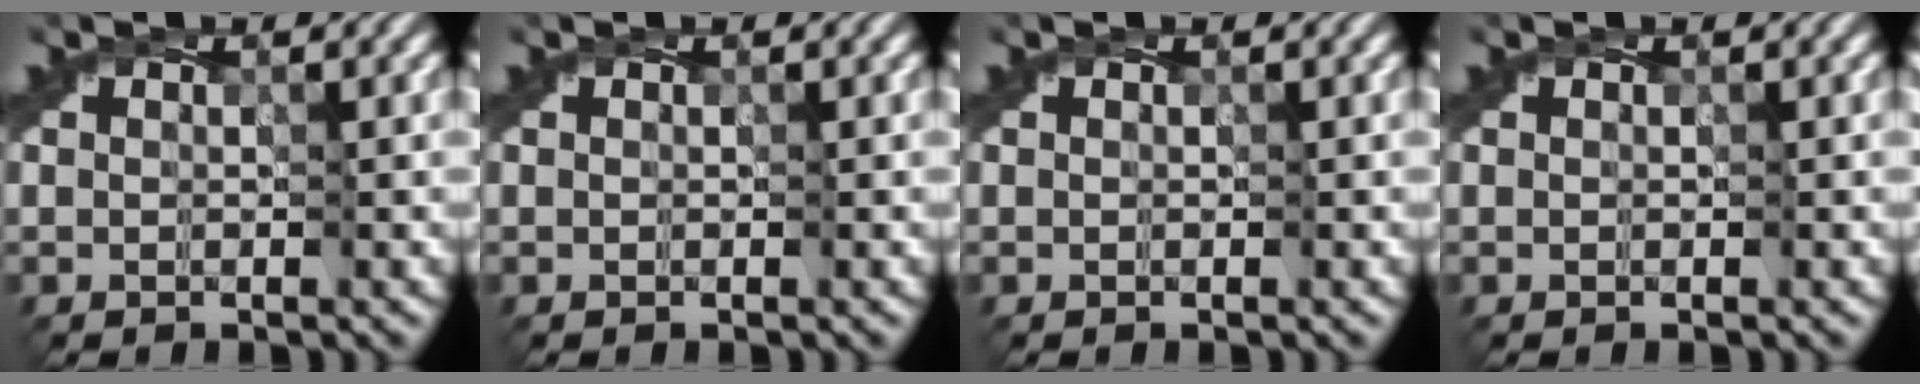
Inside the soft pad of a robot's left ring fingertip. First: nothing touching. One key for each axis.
{"total": 0.0}
{"total": 0.0}
{"total": 0.0}